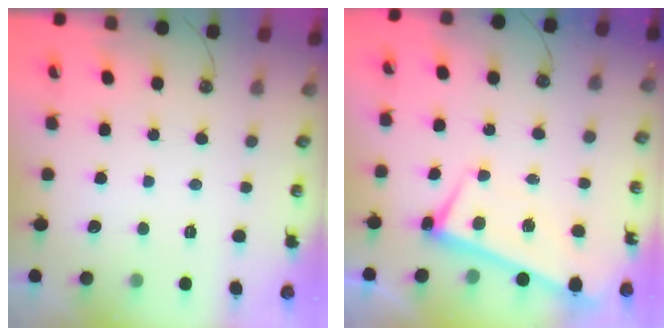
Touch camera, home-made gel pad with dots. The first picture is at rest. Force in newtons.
{"total": 1.2, "press": 0.8, "slide": 0.9}